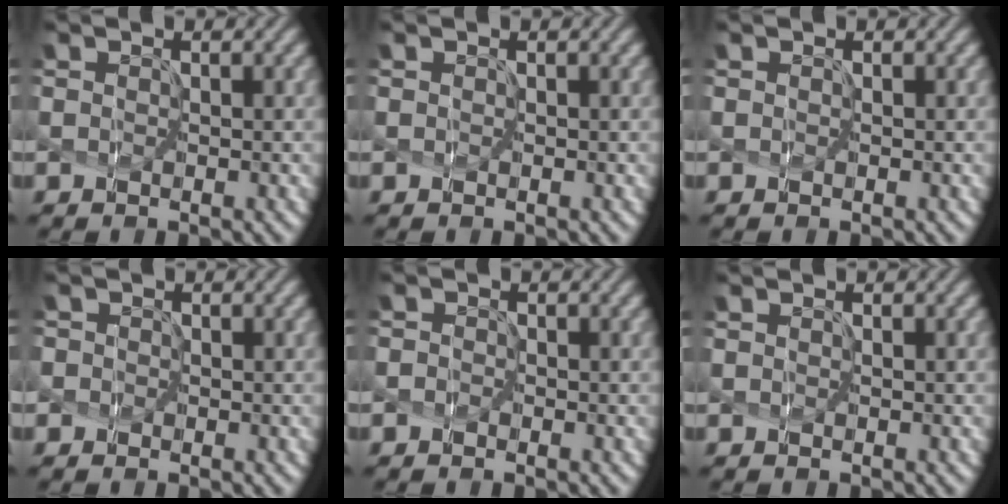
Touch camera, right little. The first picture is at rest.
{"total": 0.0}
{"total": 0.0}
{"total": 1.4, "force": [-0.2, 1.4, 0.2], "torque": [0.013, 0.013, -0.021]}
{"total": 0.6, "force": [-0.4, 0.4, 0.1], "torque": [0.007, 0.005, -0.015]}
{"total": 0.0}